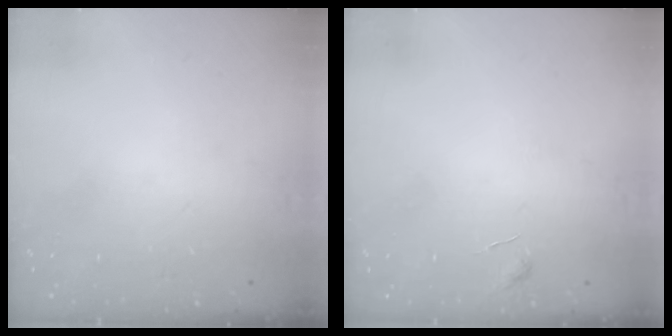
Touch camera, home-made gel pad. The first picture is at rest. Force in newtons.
{"total": 3.9, "press": 3.9, "slide": 0.3}